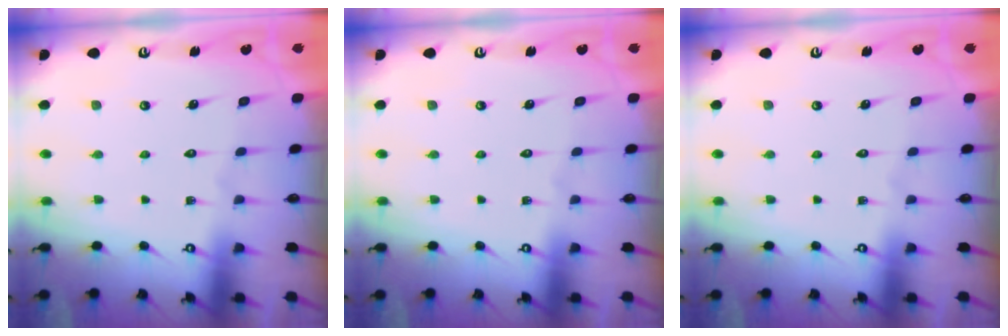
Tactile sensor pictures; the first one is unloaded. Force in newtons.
{"total": 0.0}
{"total": 0.0}